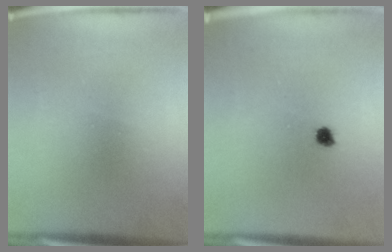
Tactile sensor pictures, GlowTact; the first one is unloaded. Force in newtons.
{"total": 1.8}